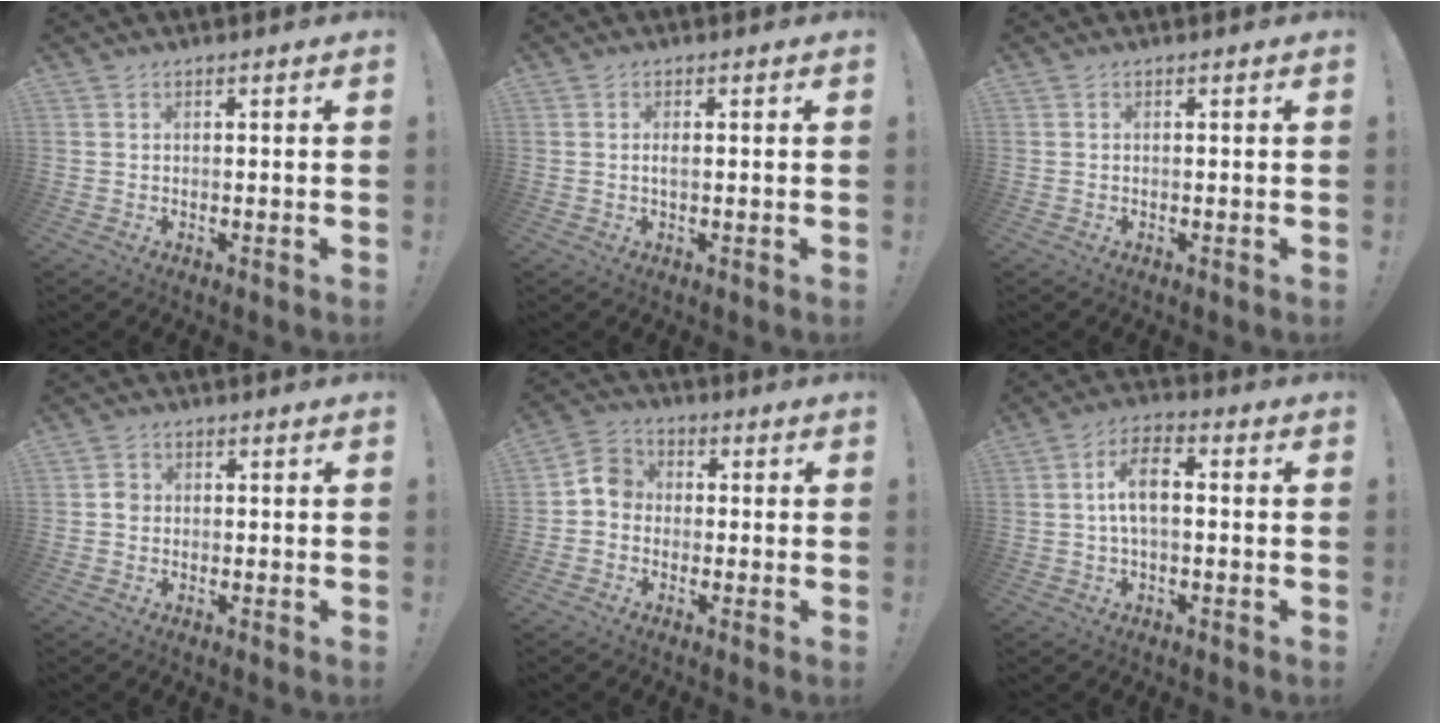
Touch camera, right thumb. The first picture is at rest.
{"total": 1.3, "force": [0.0, 0.4, 1.3], "torque": [-0.021, 0.000, -0.002]}
{"total": 0.0}
{"total": 2.4, "force": [-0.5, 2.1, 1.1], "torque": [-0.011, 0.006, -0.011]}
{"total": 6.3, "force": [-1.7, 5.3, 3.0], "torque": [-0.051, 0.028, -0.028]}
{"total": 8.3, "force": [0.3, 3.8, 7.3], "torque": [-0.139, 0.005, 0.006]}